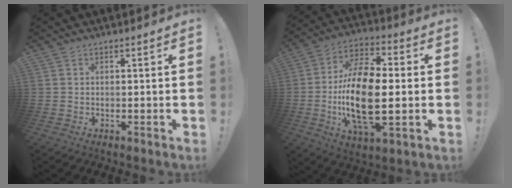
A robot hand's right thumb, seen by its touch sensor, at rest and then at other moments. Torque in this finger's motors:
{"motor_torque": [2.54, 2.46, 1.96, -0.53, 0.57]}